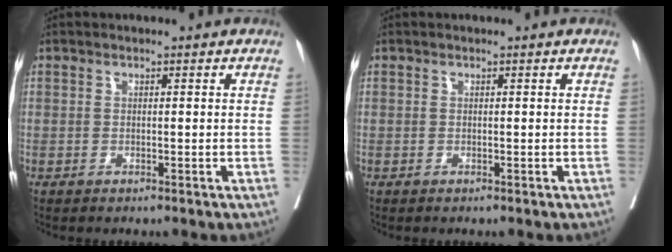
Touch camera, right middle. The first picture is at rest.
{"total": 0.0}